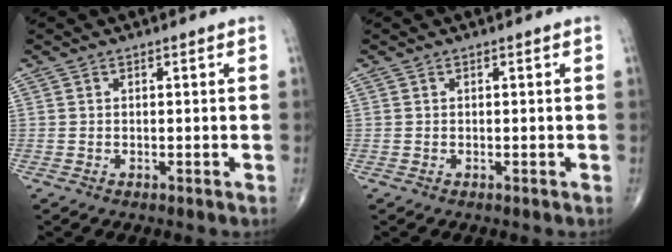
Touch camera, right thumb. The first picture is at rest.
{"total": 0.0}